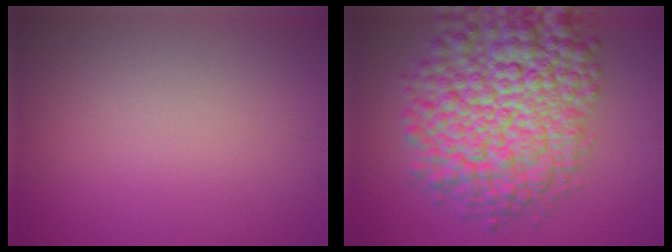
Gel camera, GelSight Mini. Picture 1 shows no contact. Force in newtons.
{"total": 12.7, "press": 12.7, "slide": 0.4}